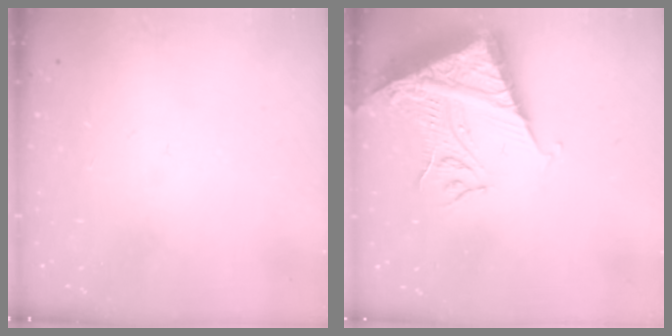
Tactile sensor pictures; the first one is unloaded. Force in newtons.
{"total": 12.5, "press": 12.5, "slide": 1.2}